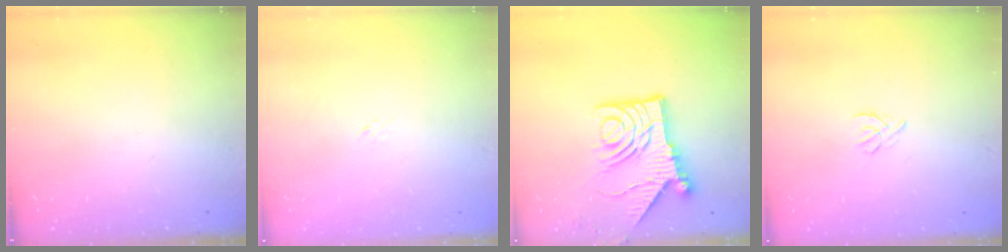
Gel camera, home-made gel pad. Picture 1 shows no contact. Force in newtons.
{"total": 0.0}
{"total": 14.8, "press": 14.7, "slide": 1.3}
{"total": 2.0, "press": 1.9, "slide": 0.5}